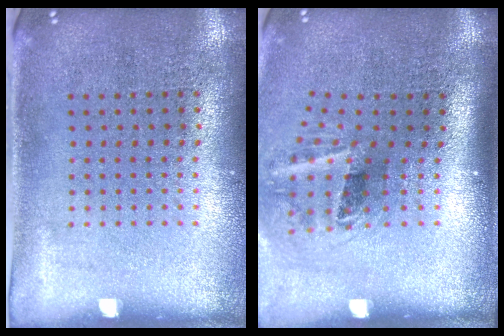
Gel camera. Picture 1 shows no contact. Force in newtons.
{"total": 2.2, "press": 1.3, "slide": 1.7}